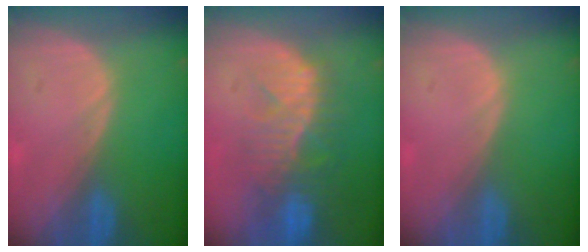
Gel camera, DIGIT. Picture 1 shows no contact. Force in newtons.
{"total": 10.4, "press": 8.9, "slide": 5.4}
{"total": 0.0}